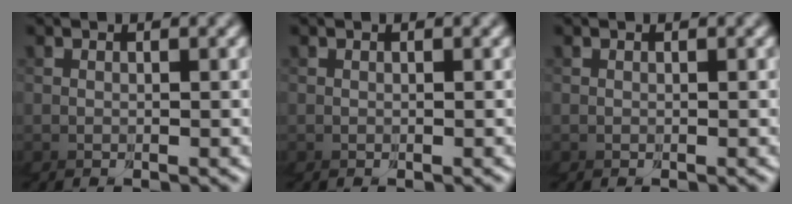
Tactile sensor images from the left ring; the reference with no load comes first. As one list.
[{"total": 0.0}, {"total": 0.0}]